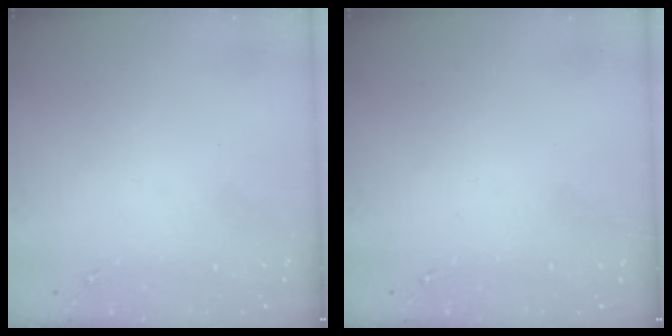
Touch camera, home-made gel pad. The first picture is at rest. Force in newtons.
{"total": 0.0}